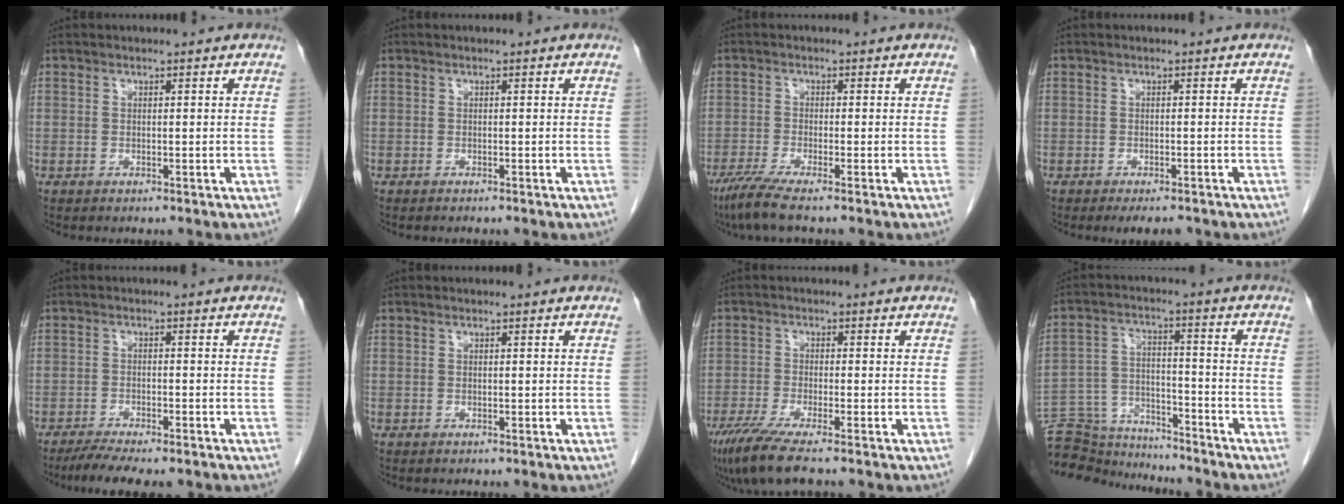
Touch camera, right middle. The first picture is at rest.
{"total": 0.0}
{"total": 4.7, "force": [-3.5, -0.4, 3.2], "torque": [-0.064, -0.015, -0.071]}
{"total": 3.3, "force": [-2.6, 1.0, 1.8], "torque": [-0.021, -0.007, -0.034]}
{"total": 7.1, "force": [-5.9, 1.0, 3.8], "torque": [-0.058, -0.013, -0.093]}
{"total": 0.0}
{"total": 7.5, "force": [-5.7, -0.1, 4.9], "torque": [-0.084, -0.022, -0.100]}
{"total": 15.3, "force": [-14.7, 3.2, 2.8], "torque": [-0.052, 0.030, -0.229]}